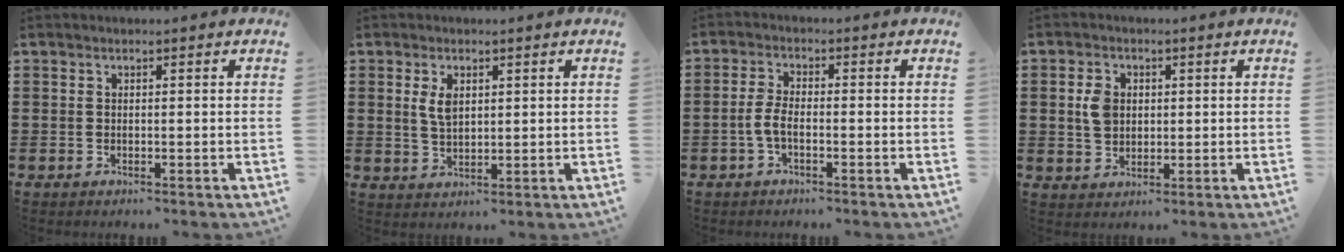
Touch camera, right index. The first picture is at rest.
{"total": 3.5, "force": [1.2, 1.8, 2.7], "torque": [-0.060, 0.007, 0.021]}
{"total": 3.2, "force": [-1.2, 1.2, 2.7], "torque": [-0.069, -0.004, -0.029]}
{"total": 4.1, "force": [0.6, 3.1, 2.6], "torque": [-0.067, 0.009, 0.008]}